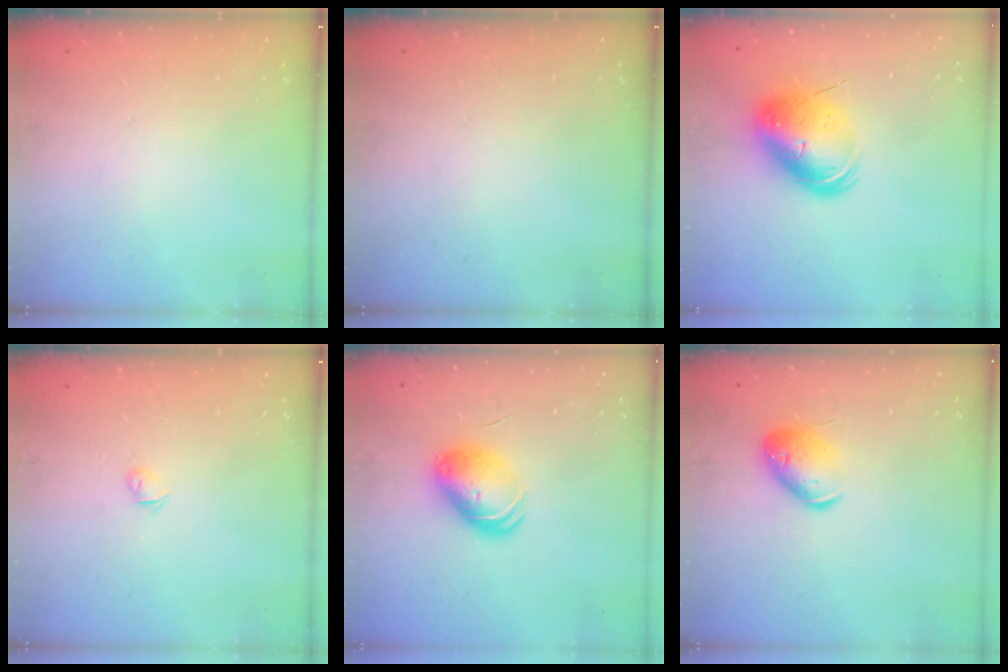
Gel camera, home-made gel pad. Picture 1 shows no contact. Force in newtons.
{"total": 0.0}
{"total": 13.0, "press": 12.7, "slide": 2.4}
{"total": 3.1, "press": 3.1, "slide": 0.5}
{"total": 8.5, "press": 8.5, "slide": 0.2}
{"total": 10.8, "press": 10.6, "slide": 1.8}